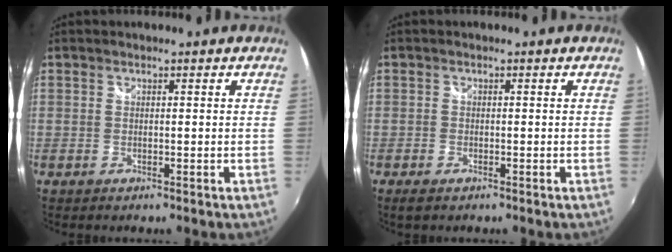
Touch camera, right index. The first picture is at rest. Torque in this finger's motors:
{"motor_torque": [0.19, -0.07, 0.10, 0.00]}